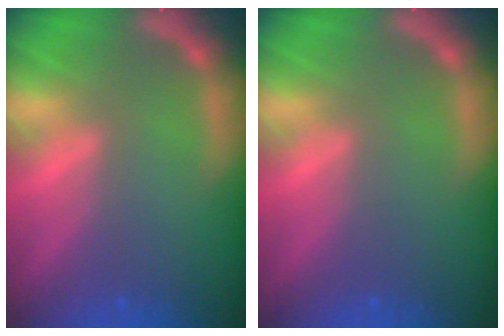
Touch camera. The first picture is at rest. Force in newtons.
{"total": 0.0}